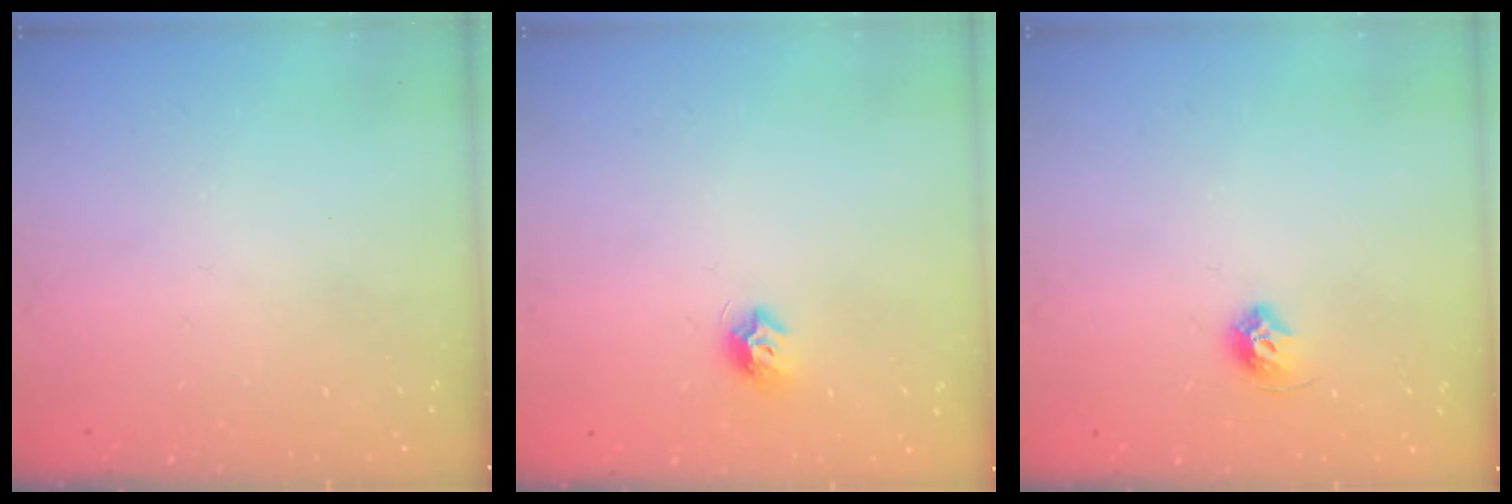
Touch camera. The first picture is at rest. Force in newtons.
{"total": 8.2, "press": 8.2, "slide": 0.7}
{"total": 7.3, "press": 7.3, "slide": 0.8}